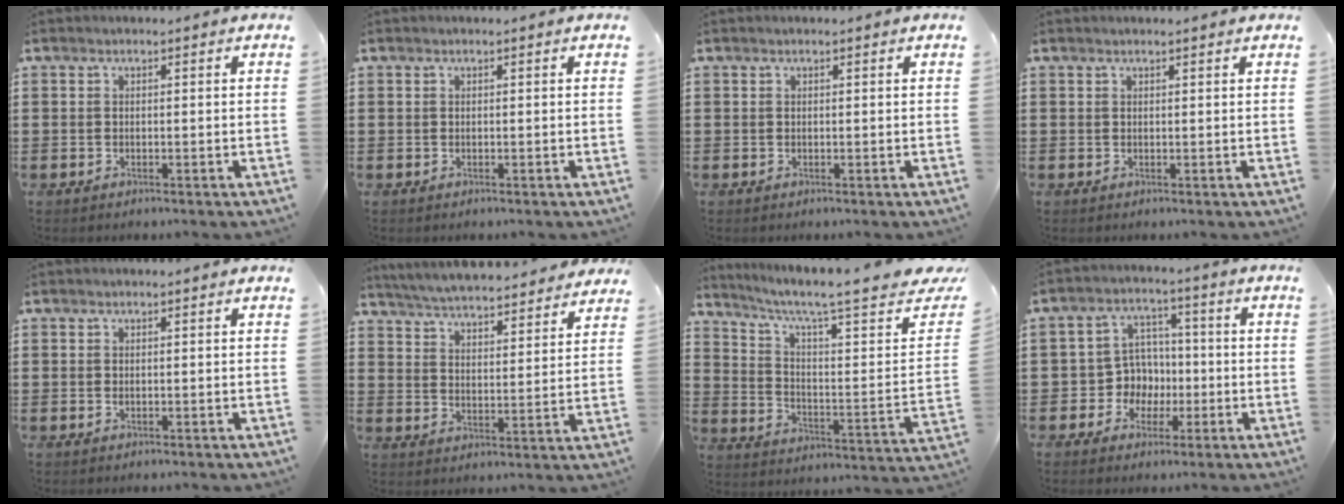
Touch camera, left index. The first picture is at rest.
{"total": 0.0}
{"total": 0.0}
{"total": 0.6, "force": [0.5, 0.0, 0.3], "torque": [-0.006, -0.001, 0.011]}
{"total": 0.0}
{"total": 5.4, "force": [5.4, -0.4, 0.7], "torque": [-0.041, -0.039, 0.091]}
{"total": 7.1, "force": [5.4, 0.7, 4.6], "torque": [-0.102, -0.041, 0.083]}
{"total": 6.3, "force": [-0.7, 6.0, 1.7], "torque": [-0.052, 0.016, -0.011]}